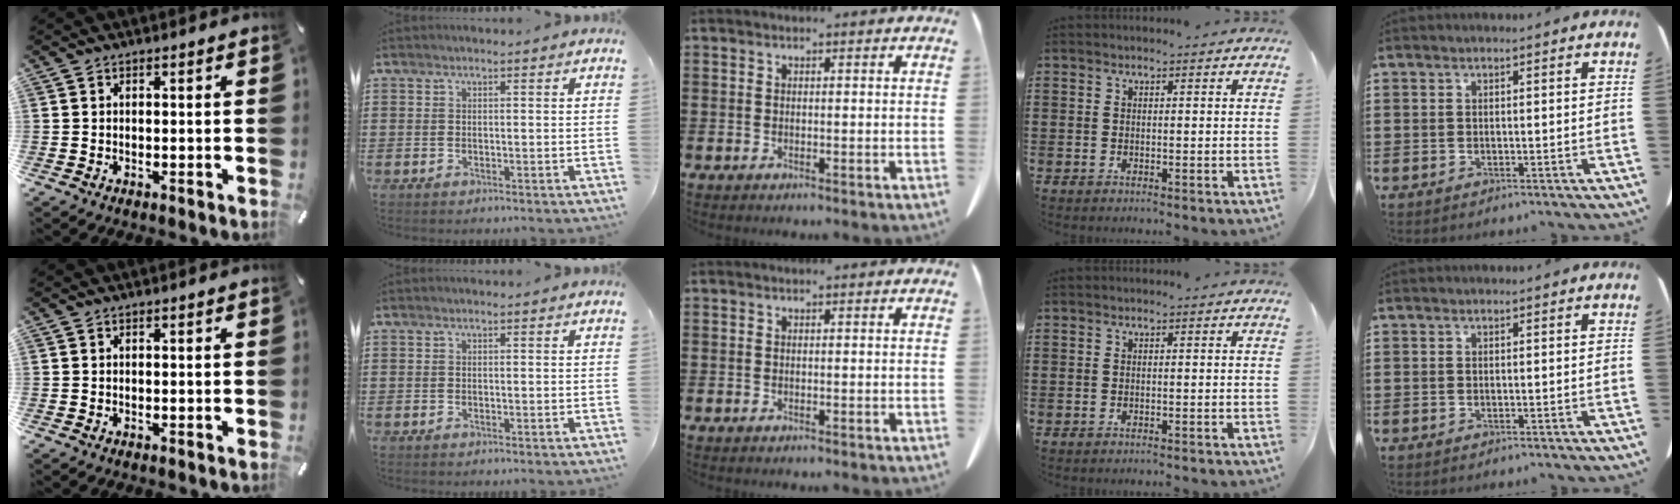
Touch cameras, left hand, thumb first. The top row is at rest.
{"ring": {"total": 0.6, "force": [-0.6, -0.1, 0.2], "torque": [-0.005, -0.002, -0.011]}}